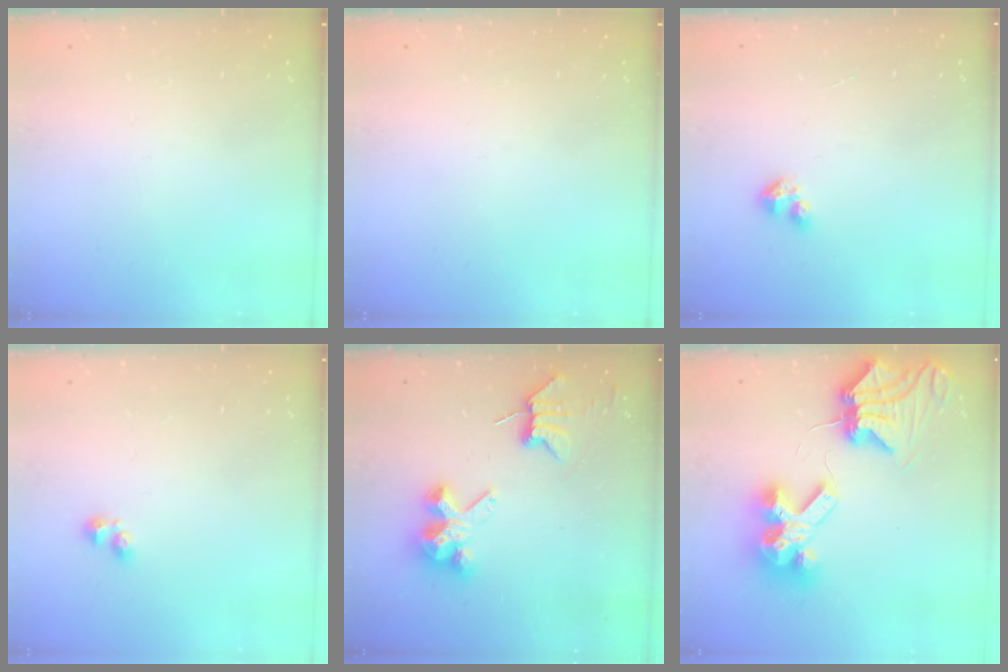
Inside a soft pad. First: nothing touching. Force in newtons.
{"total": 0.0}
{"total": 2.7, "press": 2.7, "slide": 0.3}
{"total": 1.9, "press": 1.8, "slide": 0.5}
{"total": 6.6, "press": 6.6, "slide": 0.7}
{"total": 14.5, "press": 14.4, "slide": 1.7}